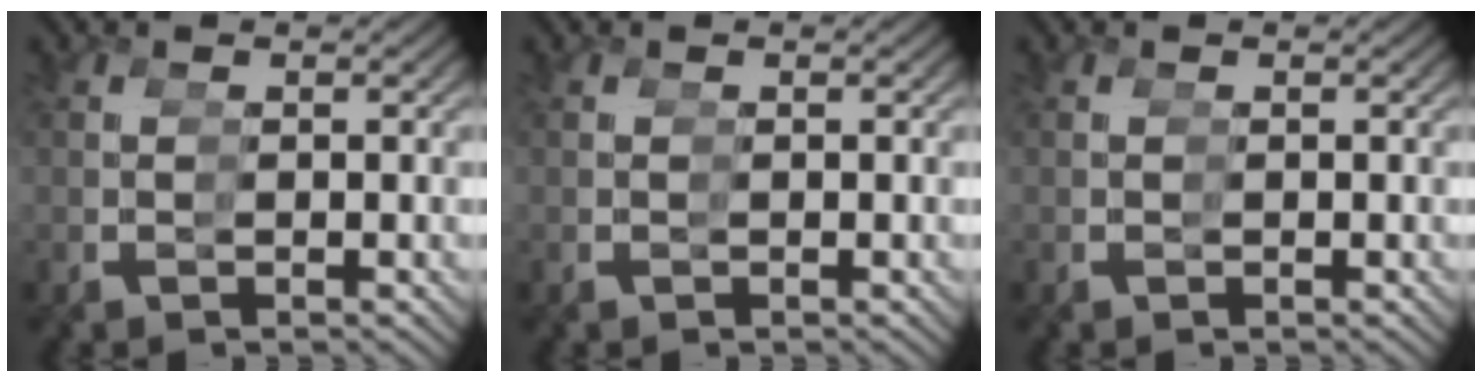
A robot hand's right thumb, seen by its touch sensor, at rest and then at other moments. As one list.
[{"total": 0.0}, {"total": 0.0}]